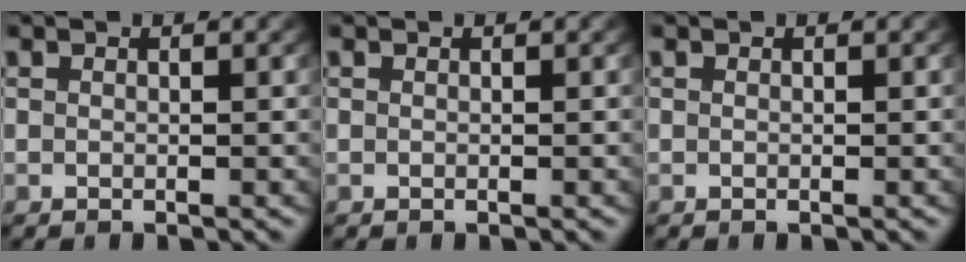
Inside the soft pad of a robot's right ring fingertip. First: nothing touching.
{"total": 0.6, "force": [-0.1, -0.6, -0.3], "torque": [0.005, -0.013, 0.009]}
{"total": 0.0}